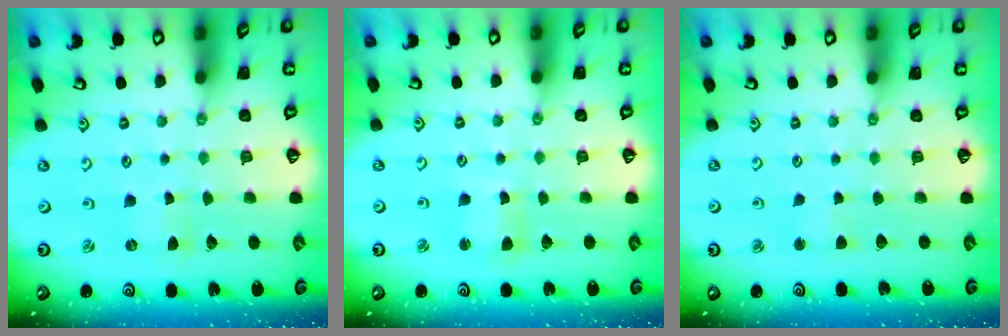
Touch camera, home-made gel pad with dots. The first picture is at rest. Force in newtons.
{"total": 3.1, "press": 3.1, "slide": 0.2}
{"total": 2.4, "press": 2.4, "slide": 0.5}